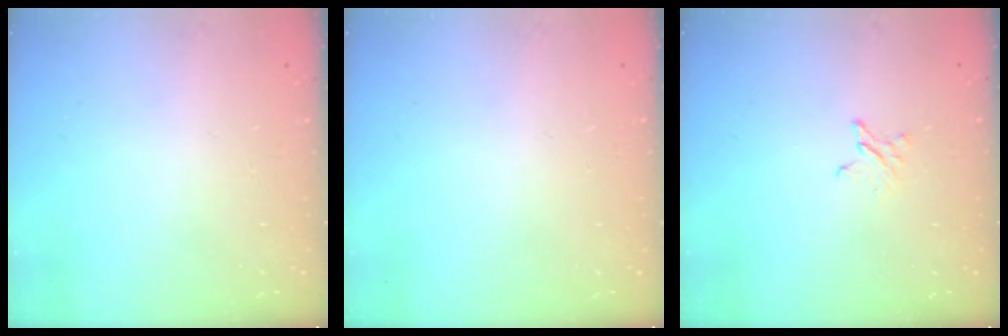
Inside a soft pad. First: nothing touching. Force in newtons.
{"total": 0.0}
{"total": 1.9, "press": 1.9, "slide": 0.3}